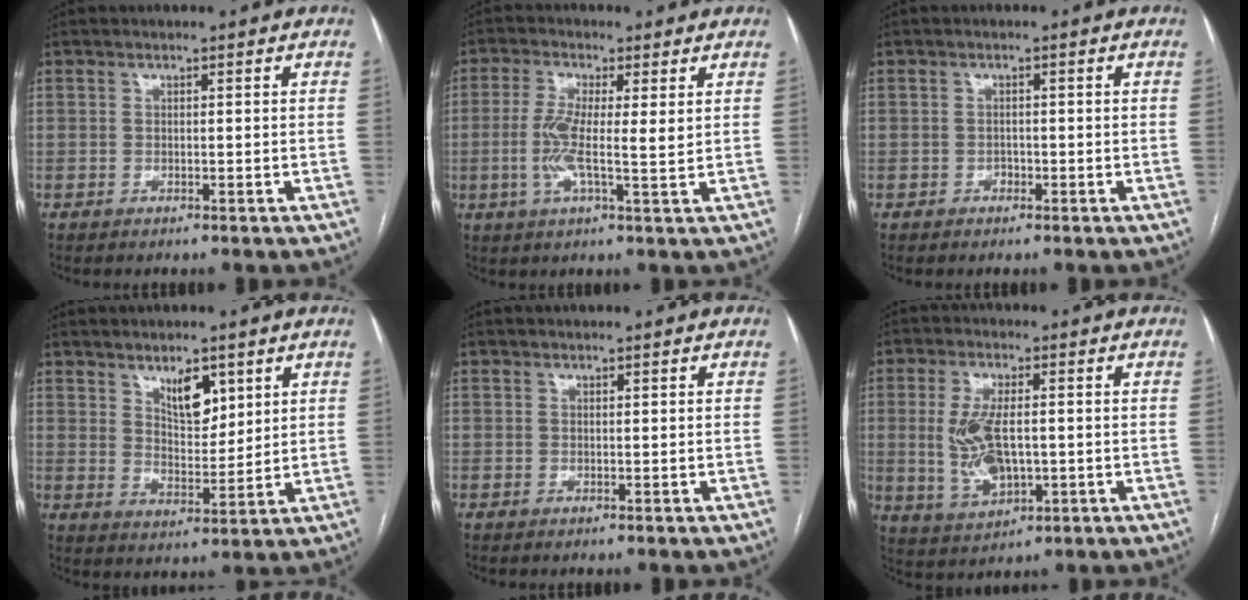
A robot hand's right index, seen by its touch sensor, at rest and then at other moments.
{"total": 6.8, "force": [0.3, 0.8, 6.8], "torque": [-0.143, -0.003, 0.001]}
{"total": 1.0, "force": [-0.6, 0.7, 0.2], "torque": [0.000, 0.003, -0.012]}
{"total": 6.1, "force": [3.5, 2.7, 4.2], "torque": [-0.071, -0.006, 0.065]}
{"total": 0.0}
{"total": 8.7, "force": [-0.3, 3.6, 7.9], "torque": [-0.170, -0.001, 0.004]}